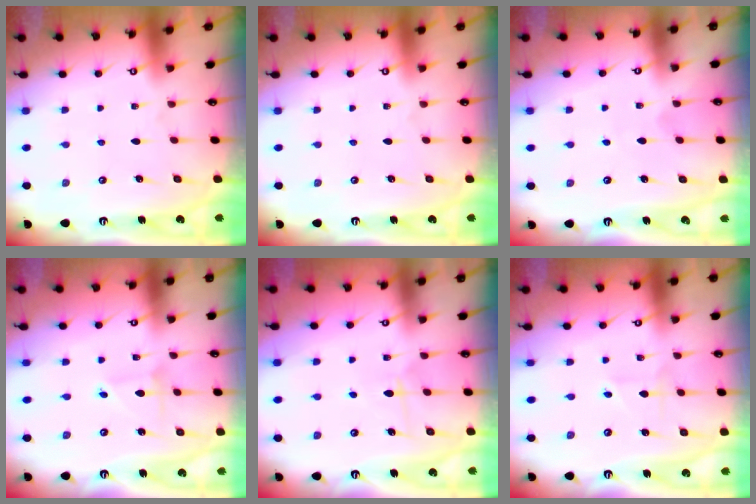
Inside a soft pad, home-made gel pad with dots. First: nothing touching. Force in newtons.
{"total": 0.0}
{"total": 2.5, "press": 2.5, "slide": 0.2}
{"total": 2.1, "press": 2.1, "slide": 0.2}
{"total": 5.2, "press": 5.1, "slide": 0.6}
{"total": 1.9, "press": 1.9, "slide": 0.2}